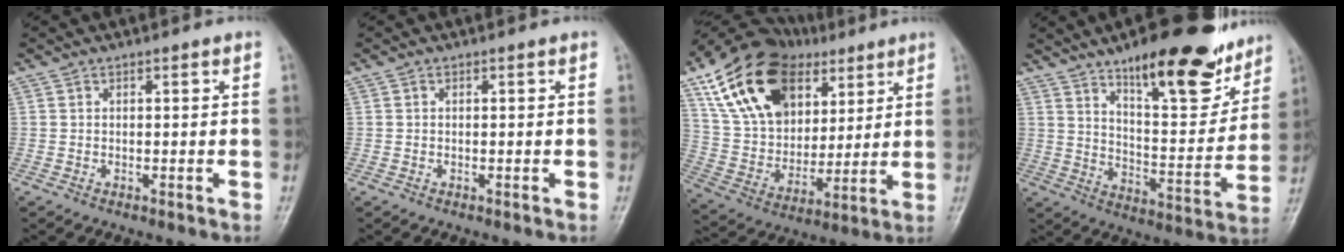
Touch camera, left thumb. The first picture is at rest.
{"total": 0.0}
{"total": 23.4, "force": [10.9, 15.7, 13.5], "torque": [-0.223, -0.015, 0.196]}
{"total": 21.0, "force": [13.9, 7.1, 14.1], "torque": [-0.153, -0.075, 0.214]}